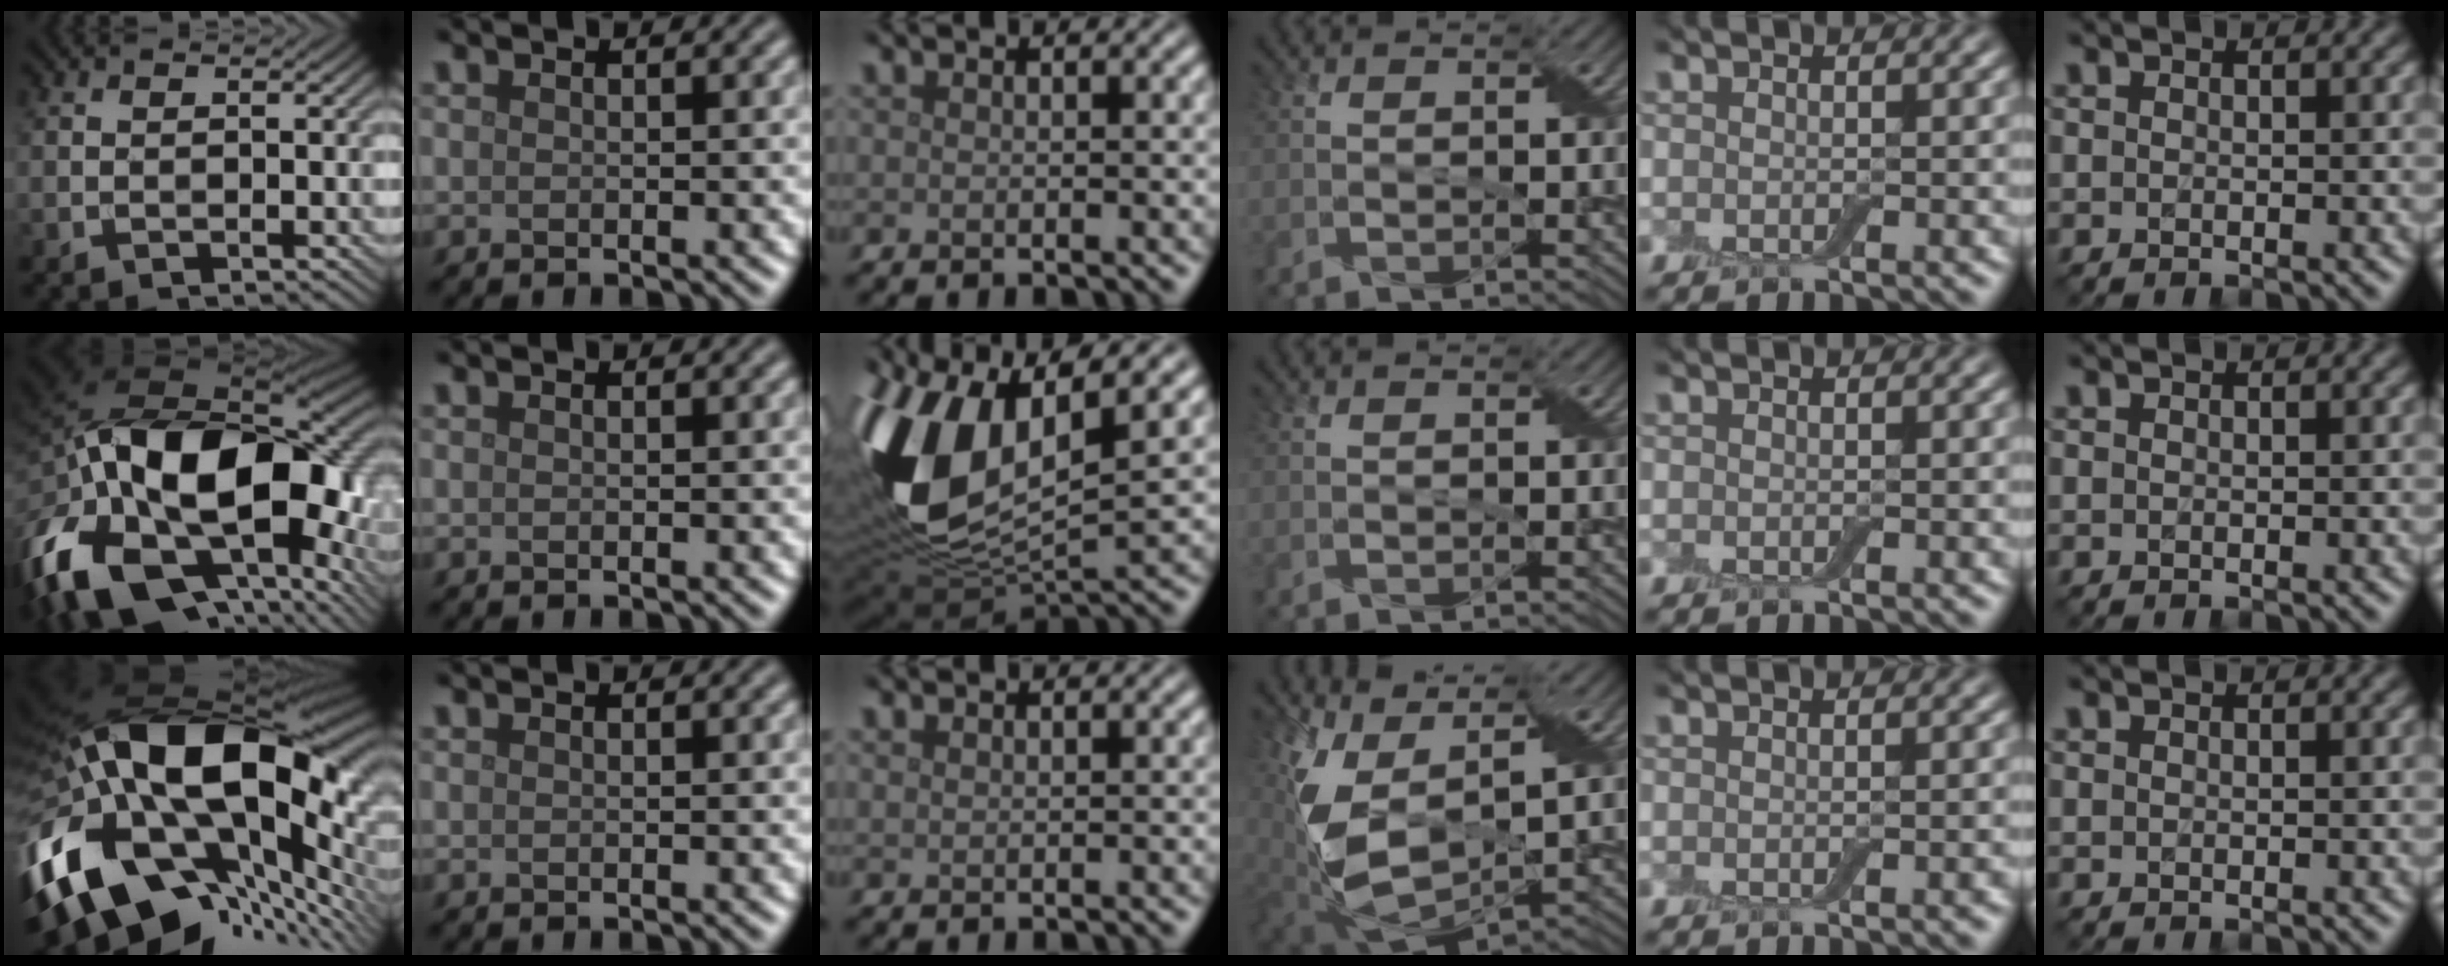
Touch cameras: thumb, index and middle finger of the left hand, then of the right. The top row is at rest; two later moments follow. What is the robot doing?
{"motion": "wrap", "object": "adhesive wrap"}